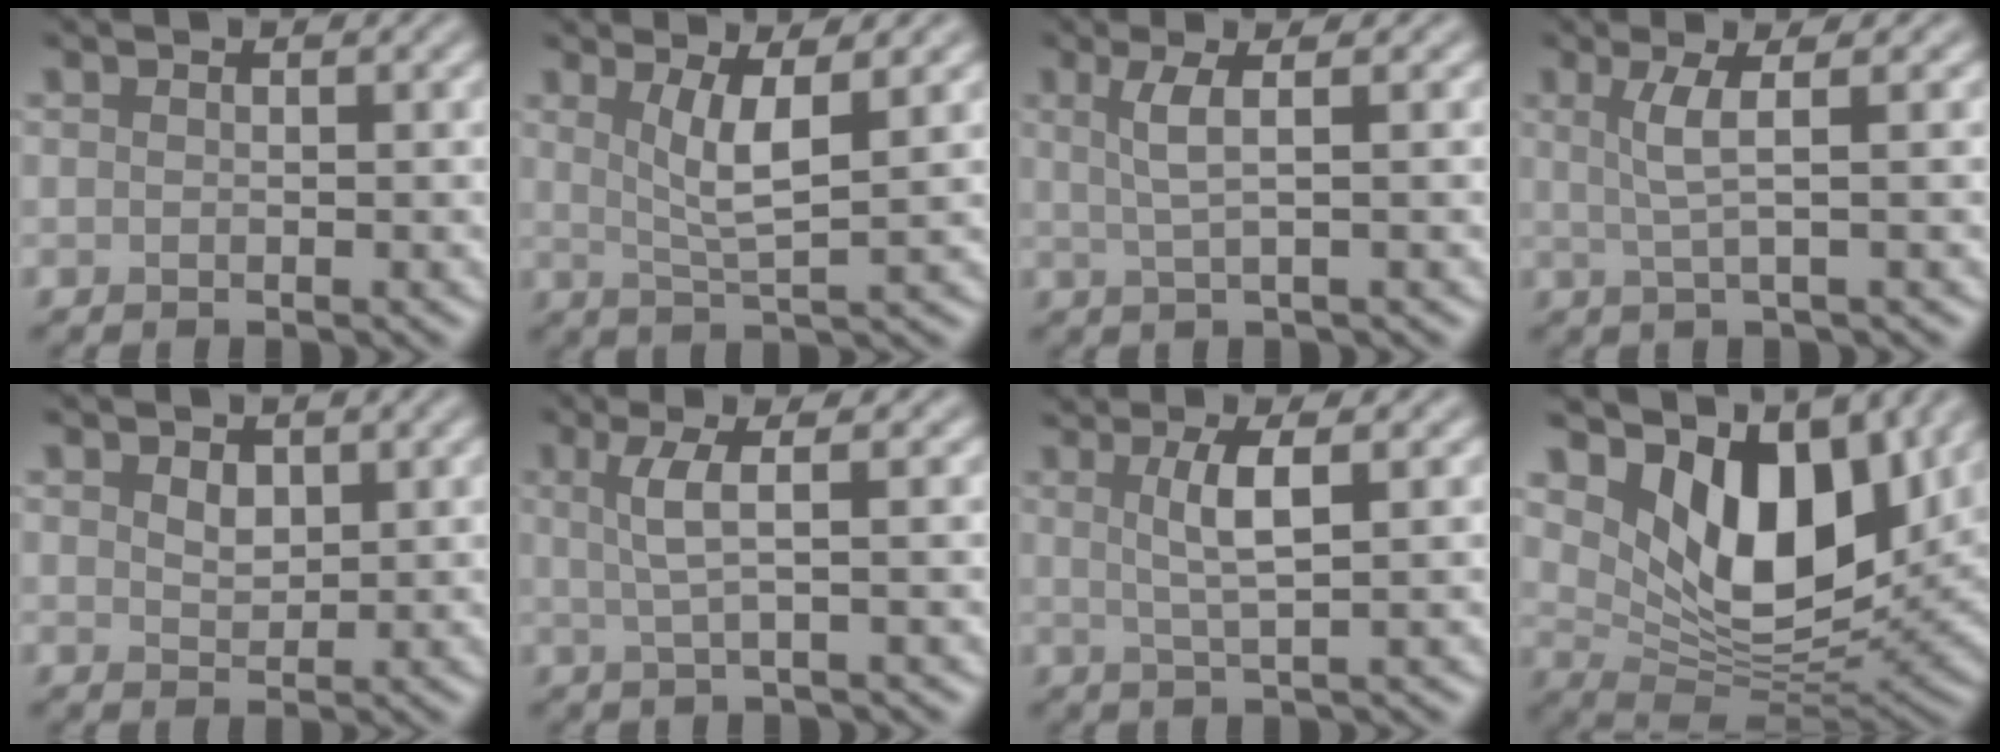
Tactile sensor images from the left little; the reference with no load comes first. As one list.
[{"total": 3.9, "force": [1.3, 0.8, 3.6], "torque": [-0.069, -0.005, 0.027]}, {"total": 2.9, "force": [0.8, 0.6, 2.8], "torque": [-0.049, 0.002, 0.016]}, {"total": 3.0, "force": [0.7, 0.5, 2.9], "torque": [-0.054, 0.001, 0.016]}, {"total": 1.7, "force": [0.9, 1.1, 1.0], "torque": [-0.020, -0.001, 0.020]}, {"total": 3.2, "force": [0.8, 0.6, 3.1], "torque": [-0.057, 0.002, 0.016]}, {"total": 3.6, "force": [1.1, 0.7, 3.4], "torque": [-0.059, 0.003, 0.021]}, {"total": 10.3, "force": [4.3, 5.8, 7.4], "torque": [-0.121, -0.013, 0.070]}]